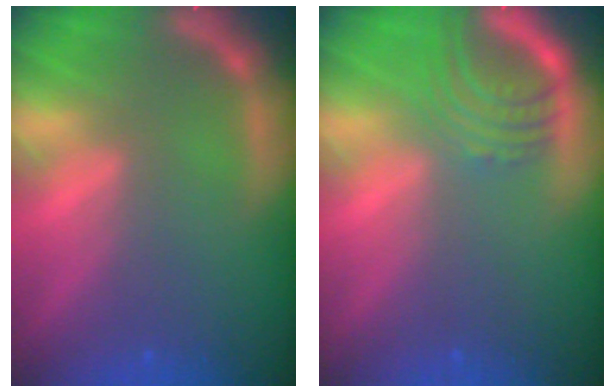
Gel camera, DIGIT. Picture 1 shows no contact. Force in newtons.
{"total": 5.0}